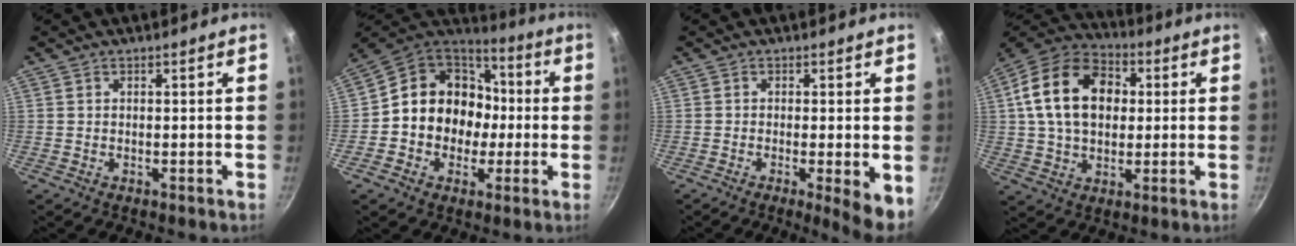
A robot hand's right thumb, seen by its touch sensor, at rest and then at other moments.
{"total": 17.0, "force": [-0.6, 14.6, 8.6], "torque": [-0.101, 0.044, -0.016]}
{"total": 6.0, "force": [-1.5, 0.8, 5.7], "torque": [-0.076, -0.008, -0.020]}
{"total": 18.9, "force": [3.3, 13.4, 12.9], "torque": [-0.199, 0.024, 0.043]}